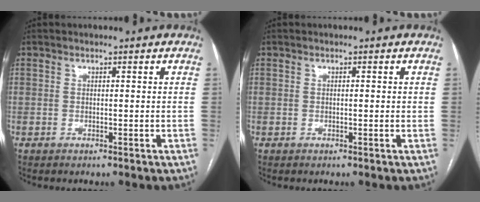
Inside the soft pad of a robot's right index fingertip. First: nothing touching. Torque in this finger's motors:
{"motor_torque": [-0.13, 0.21, -0.03, -0.01]}